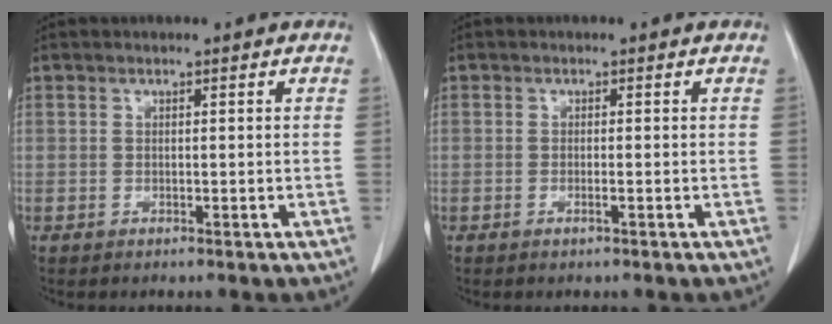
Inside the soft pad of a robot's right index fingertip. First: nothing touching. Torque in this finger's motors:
{"motor_torque": [-0.04, 0.01, -0.01, -0.01]}